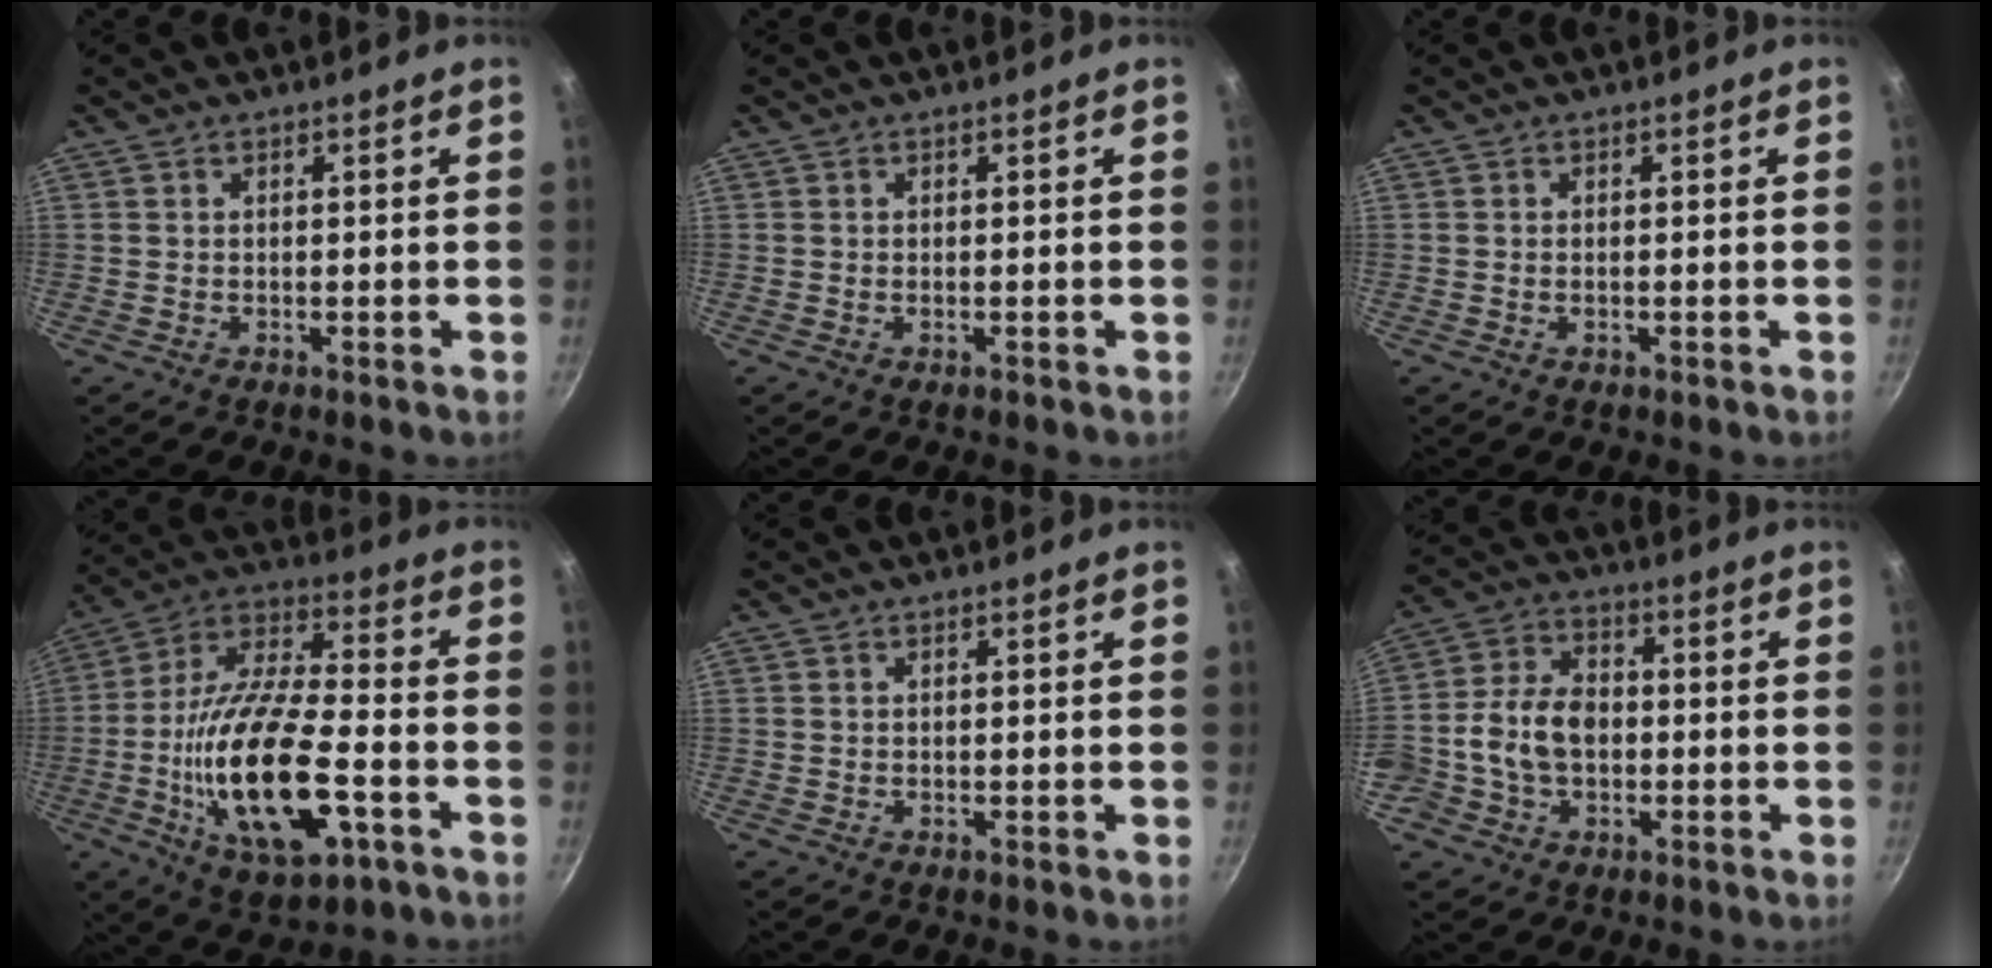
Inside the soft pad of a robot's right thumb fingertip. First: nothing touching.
{"total": 0.6, "force": [-0.3, 0.2, 0.5], "torque": [-0.007, 0.002, -0.005]}
{"total": 0.7, "force": [-0.2, 0.4, 0.5], "torque": [-0.009, 0.002, -0.004]}
{"total": 23.0, "force": [-6.6, 9.5, 19.9], "torque": [-0.367, 0.022, -0.121]}
{"total": 0.0}
{"total": 10.9, "force": [-1.5, 8.2, 7.1], "torque": [-0.110, 0.023, -0.039]}